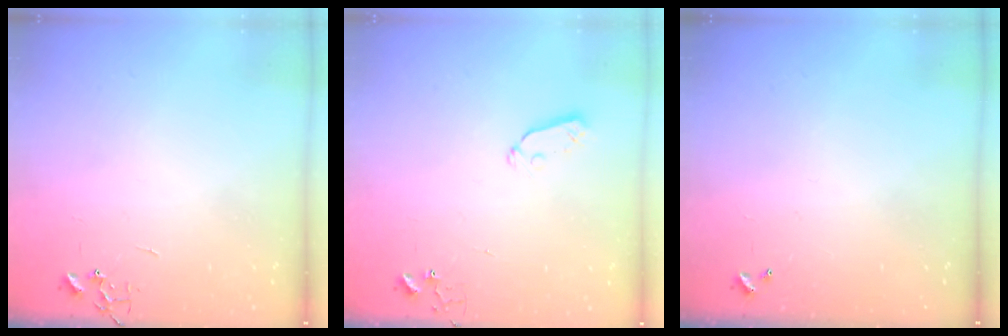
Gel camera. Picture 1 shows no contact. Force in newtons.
{"total": 3.7, "press": 3.6, "slide": 0.5}
{"total": 0.0}